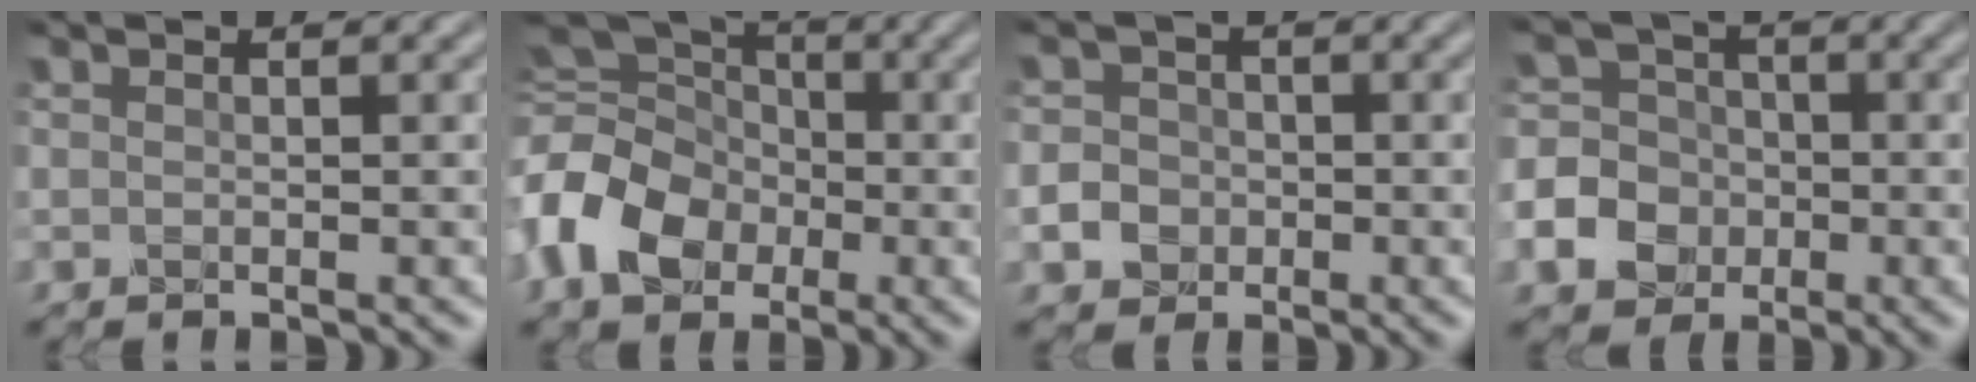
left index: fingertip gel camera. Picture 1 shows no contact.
{"total": 11.2, "force": [-2.5, 8.5, 6.9], "torque": [-0.159, -0.005, -0.056]}
{"total": 4.3, "force": [-1.5, 3.9, 1.0], "torque": [0.002, 0.002, -0.045]}
{"total": 10.2, "force": [-3.7, 9.0, 2.8], "torque": [-0.083, -0.013, -0.088]}